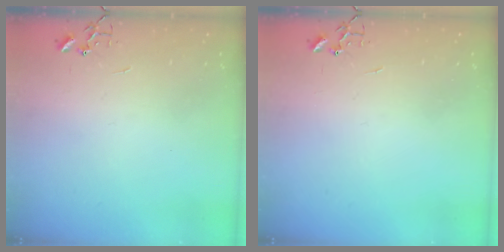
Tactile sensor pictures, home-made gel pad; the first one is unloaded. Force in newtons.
{"total": 0.0}